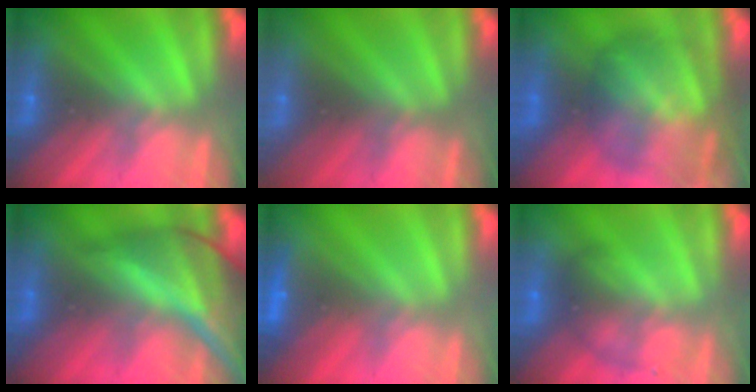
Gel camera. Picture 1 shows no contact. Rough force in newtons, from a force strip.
{"total": 3.0}
{"total": 7.7}
{"total": 10.2}
{"total": 2.4}
{"total": 1.2}